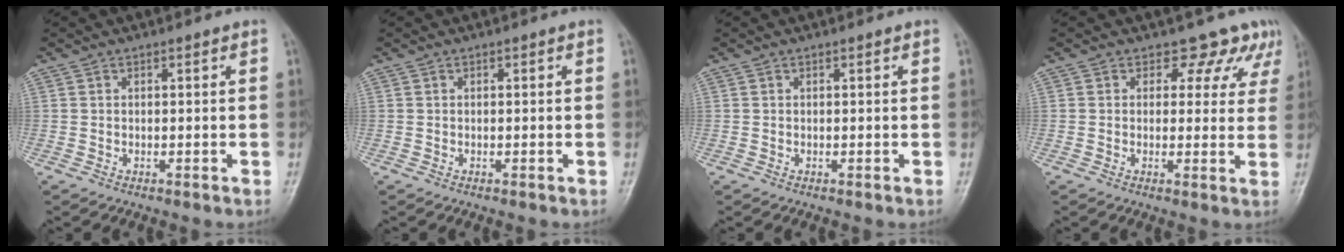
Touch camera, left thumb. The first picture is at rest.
{"total": 0.0}
{"total": 0.0}
{"total": 7.1, "force": [5.4, 4.5, 1.2], "torque": [0.033, -0.023, 0.045]}